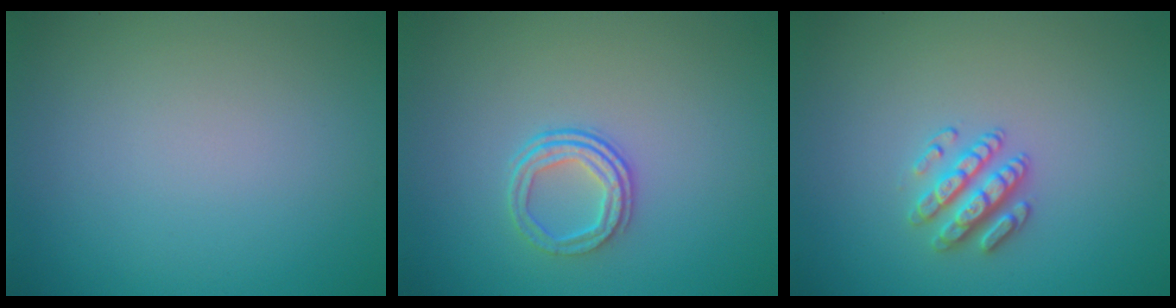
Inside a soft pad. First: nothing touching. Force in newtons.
{"total": 2.4, "press": 1.7, "slide": 1.7}
{"total": 2.6, "press": 2.5, "slide": 0.7}